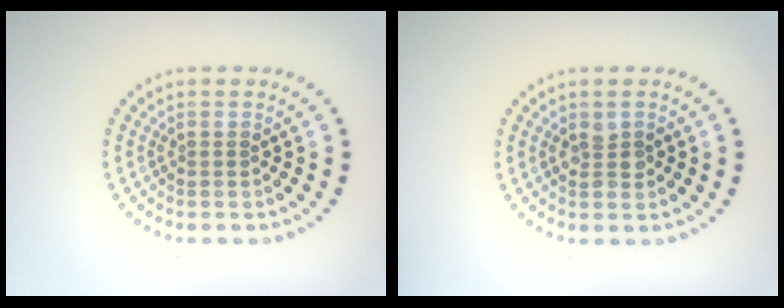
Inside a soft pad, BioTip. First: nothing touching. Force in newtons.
{"total": 1.4, "press": 1.4, "slide": 0.2}